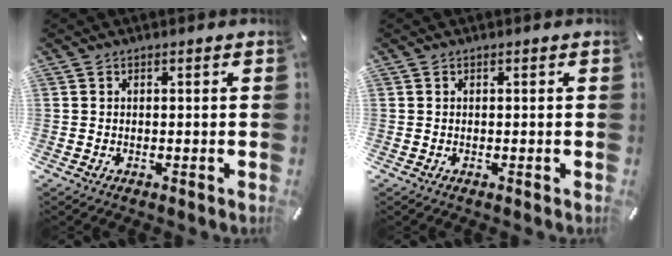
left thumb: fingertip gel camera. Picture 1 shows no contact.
{"total": 0.0}